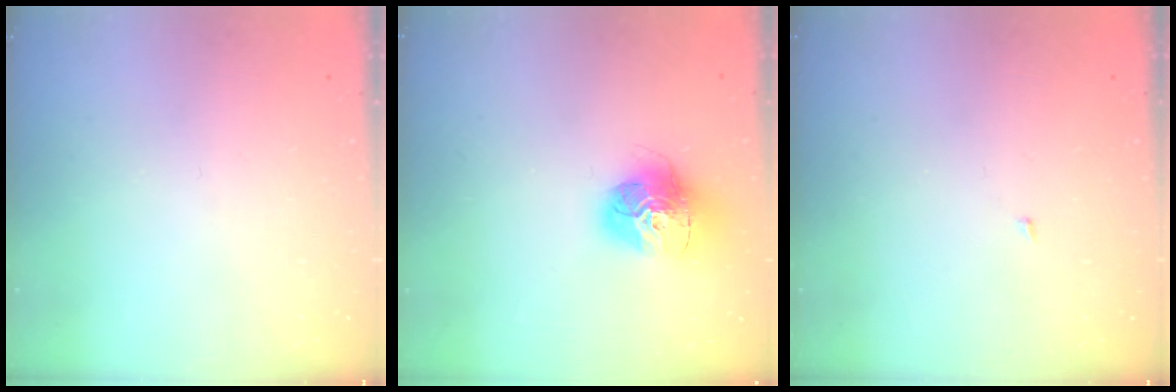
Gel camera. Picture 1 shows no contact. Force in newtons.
{"total": 16.0, "press": 16.0, "slide": 1.5}
{"total": 1.4, "press": 1.3, "slide": 0.1}